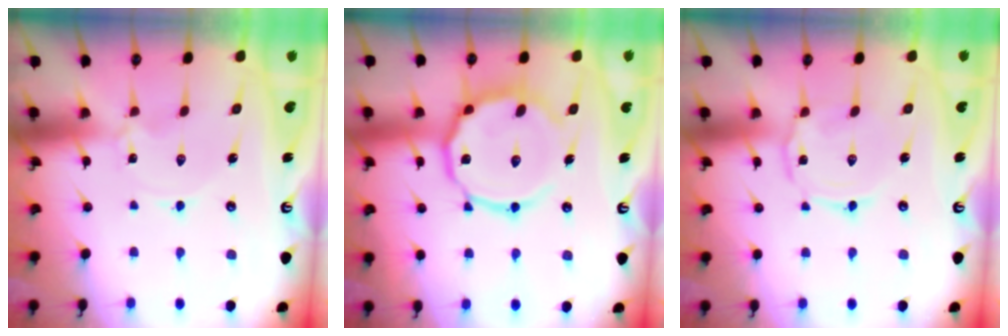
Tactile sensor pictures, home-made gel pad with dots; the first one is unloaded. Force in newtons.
{"total": 14.7, "press": 14.7, "slide": 1.1}
{"total": 3.0, "press": 2.9, "slide": 0.4}